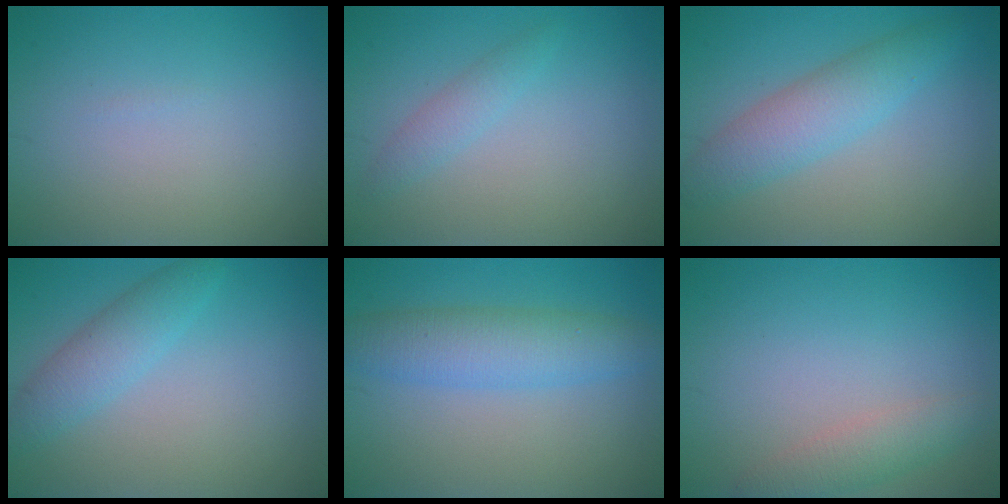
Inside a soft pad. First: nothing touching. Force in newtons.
{"total": 1.5, "press": 1.5, "slide": 0.1}
{"total": 4.1, "press": 4.1, "slide": 0.1}
{"total": 3.0, "press": 3.0, "slide": 0.1}
{"total": 4.5, "press": 4.5, "slide": 0.1}
{"total": 2.4, "press": 2.4, "slide": 0.2}